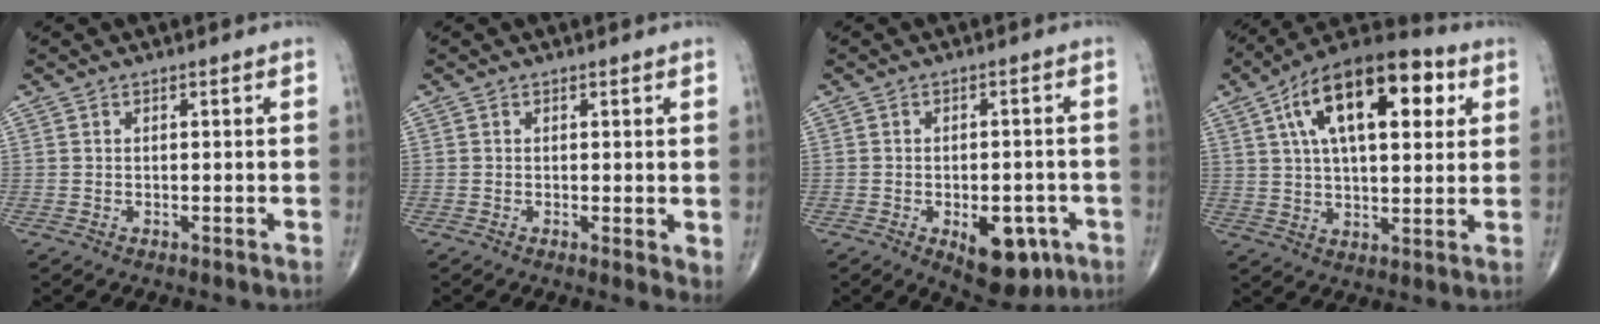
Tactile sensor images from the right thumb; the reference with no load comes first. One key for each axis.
{"total": 2.6, "fx": 0.3, "fy": 0.9, "fz": 2.4, "tx": -0.034, "ty": -0.010, "tz": 0.001}
{"total": 10.3, "fx": -4.2, "fy": 5.4, "fz": 7.6, "tx": -0.077, "ty": 0.011, "tz": -0.047}
{"total": 21.3, "fx": 7.4, "fy": 9.9, "fz": 17.3, "tx": -0.264, "ty": 0.009, "tz": 0.113}